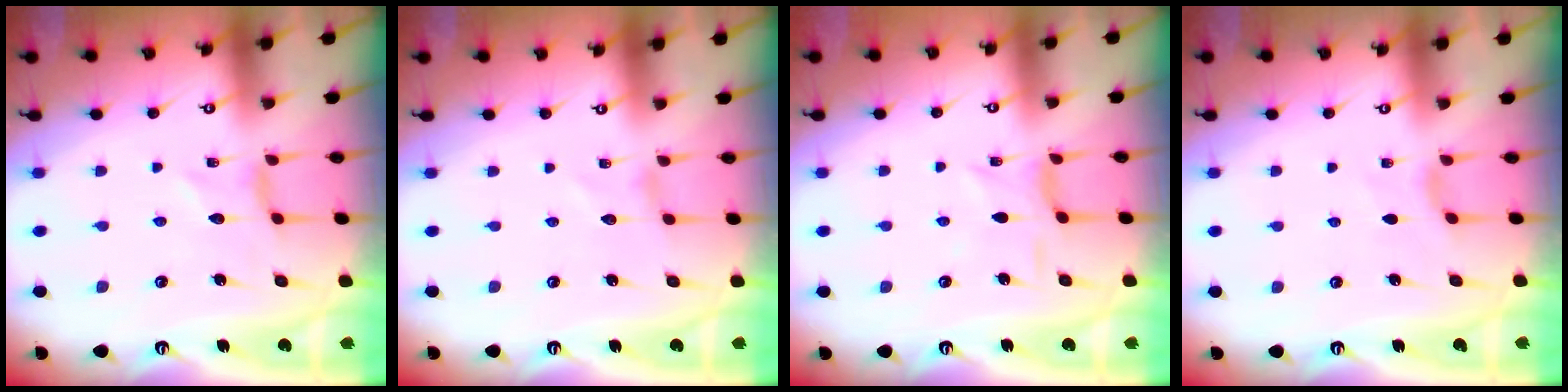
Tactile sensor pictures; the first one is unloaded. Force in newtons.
{"total": 0.0}
{"total": 2.9, "press": 2.8, "slide": 0.7}
{"total": 2.7, "press": 2.6, "slide": 0.6}